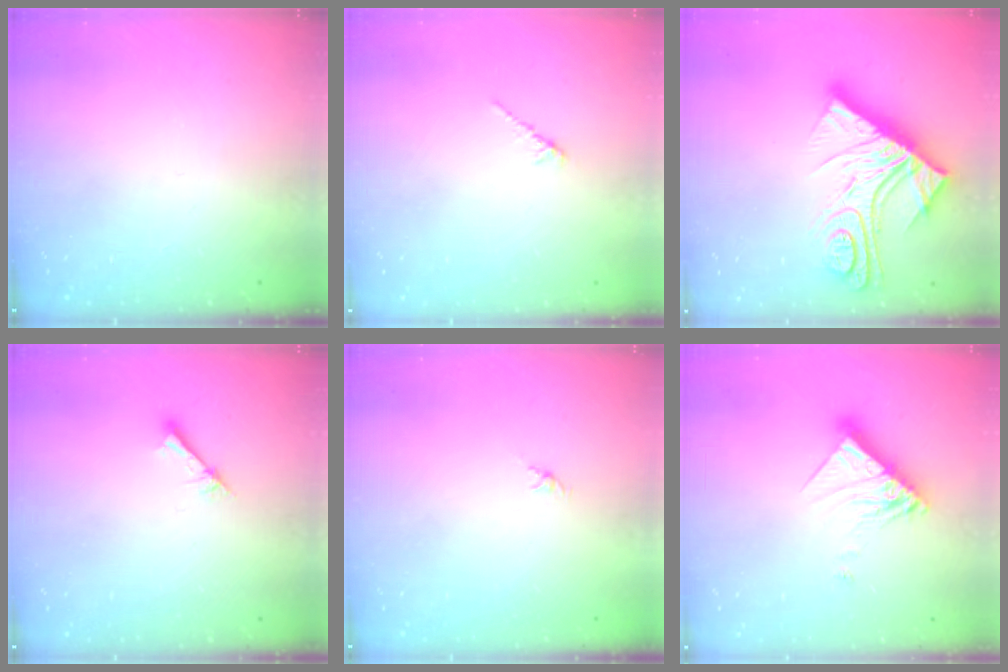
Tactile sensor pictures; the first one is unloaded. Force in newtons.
{"total": 1.6, "press": 1.5, "slide": 0.5}
{"total": 21.6, "press": 21.5, "slide": 2.3}
{"total": 1.5, "press": 1.5, "slide": 0.1}
{"total": 0.0}
{"total": 12.3, "press": 12.3, "slide": 0.9}